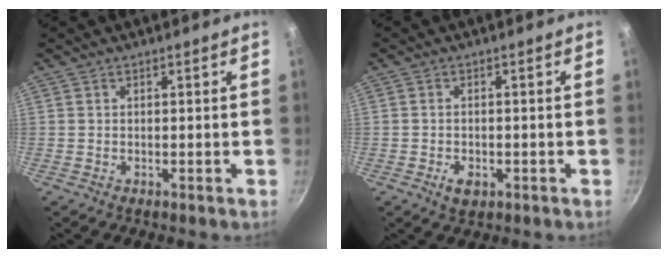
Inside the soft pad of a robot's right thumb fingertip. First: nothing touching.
{"total": 3.3, "force": [-1.3, 2.0, 2.2], "torque": [-0.040, 0.001, -0.018]}